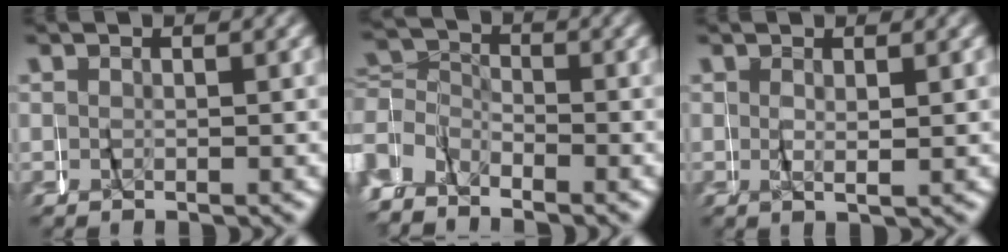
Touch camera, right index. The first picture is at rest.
{"total": 4.5, "force": [-1.9, 3.8, 1.4], "torque": [-0.034, -0.008, -0.038]}
{"total": 0.6, "force": [0.2, -0.4, 0.4], "torque": [-0.011, -0.001, 0.007]}